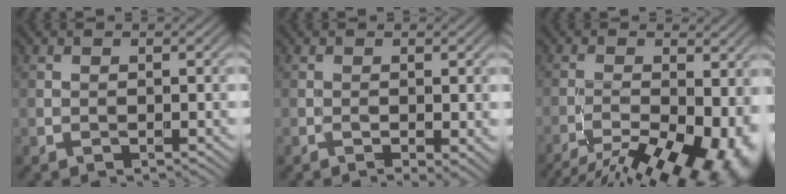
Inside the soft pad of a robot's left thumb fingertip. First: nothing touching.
{"total": 2.3, "force": [-0.6, 0.8, 2.1], "torque": [-0.035, -0.009, -0.007]}
{"total": 16.0, "force": [-9.6, 6.4, 11.1], "torque": [-0.151, -0.030, -0.125]}